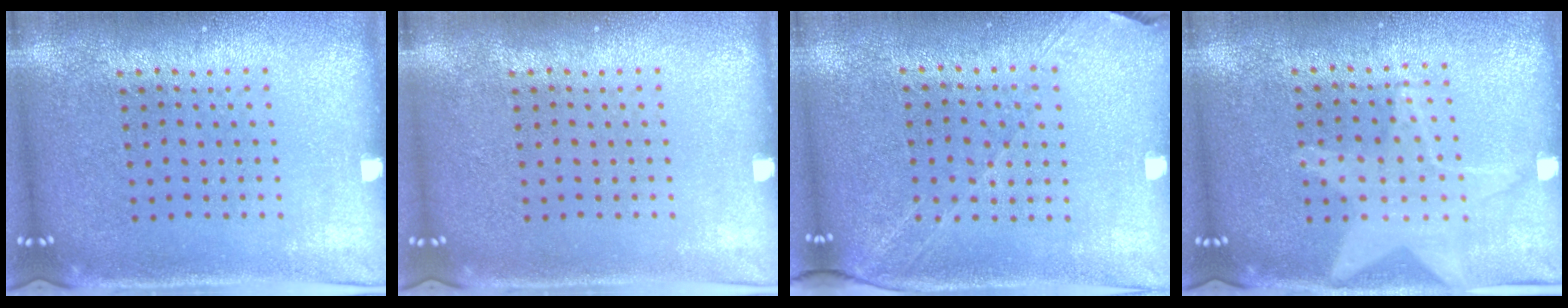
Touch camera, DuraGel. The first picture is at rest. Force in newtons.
{"total": 0.0}
{"total": 1.5, "press": 1.3, "slide": 0.8}
{"total": 1.0, "press": 1.0, "slide": 0.2}